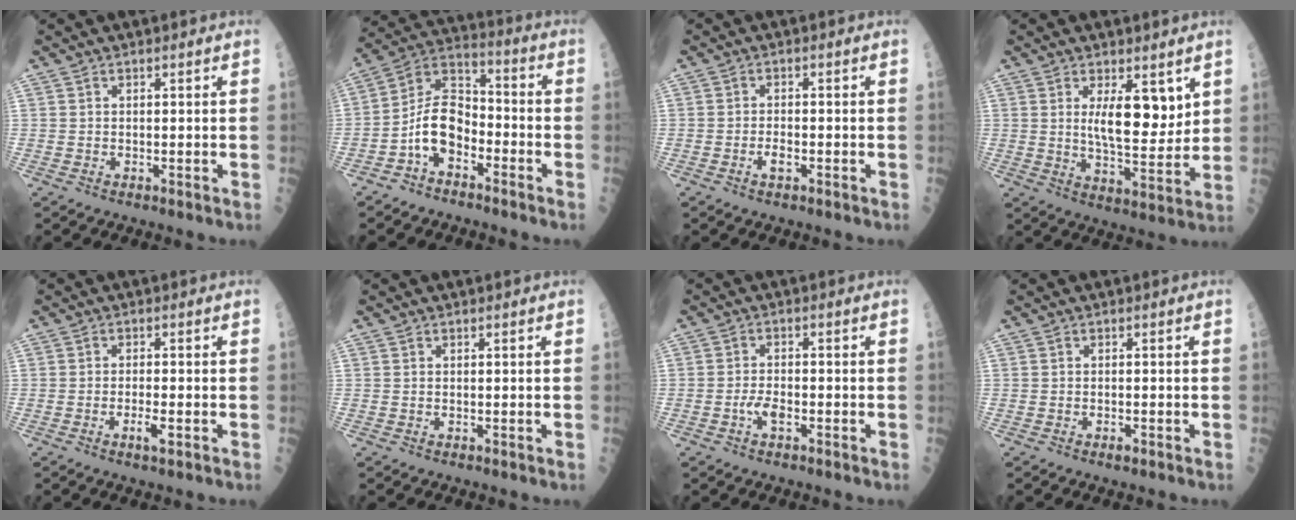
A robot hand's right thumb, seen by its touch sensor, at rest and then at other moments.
{"total": 10.6, "force": [-4.3, 6.4, 7.3], "torque": [-0.120, 0.059, -0.086]}
{"total": 2.0, "force": [-0.9, 0.8, 1.6], "torque": [-0.027, 0.005, -0.015]}
{"total": 9.0, "force": [3.4, 3.6, 7.6], "torque": [-0.095, -0.032, 0.060]}
{"total": 2.5, "force": [-1.0, 0.2, 2.2], "torque": [-0.047, -0.001, -0.018]}
{"total": 0.0}
{"total": 2.9, "force": [-1.2, 1.3, 2.3], "torque": [-0.038, 0.009, -0.022]}
{"total": 0.7, "force": [-0.4, 0.1, 0.5], "torque": [-0.011, 0.000, -0.007]}